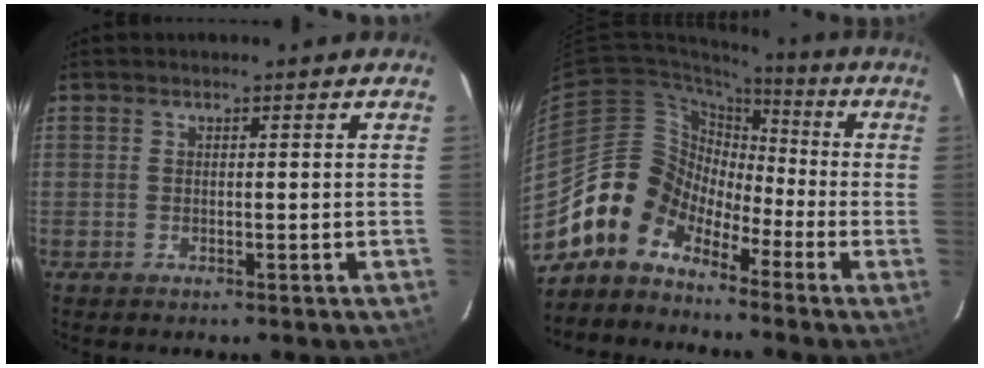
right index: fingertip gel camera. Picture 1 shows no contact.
{"total": 9.1, "force": [-5.8, 6.9, 1.2], "torque": [-0.023, 0.048, -0.132]}